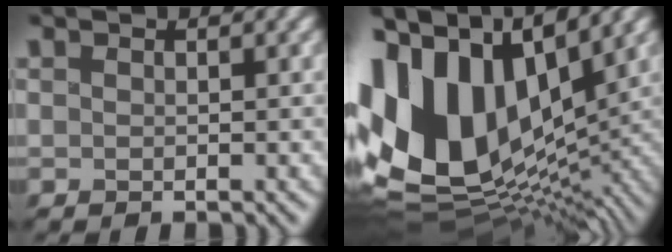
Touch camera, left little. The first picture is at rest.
{"total": 16.5, "force": [1.9, 11.0, 12.1], "torque": [-0.267, 0.015, 0.029]}